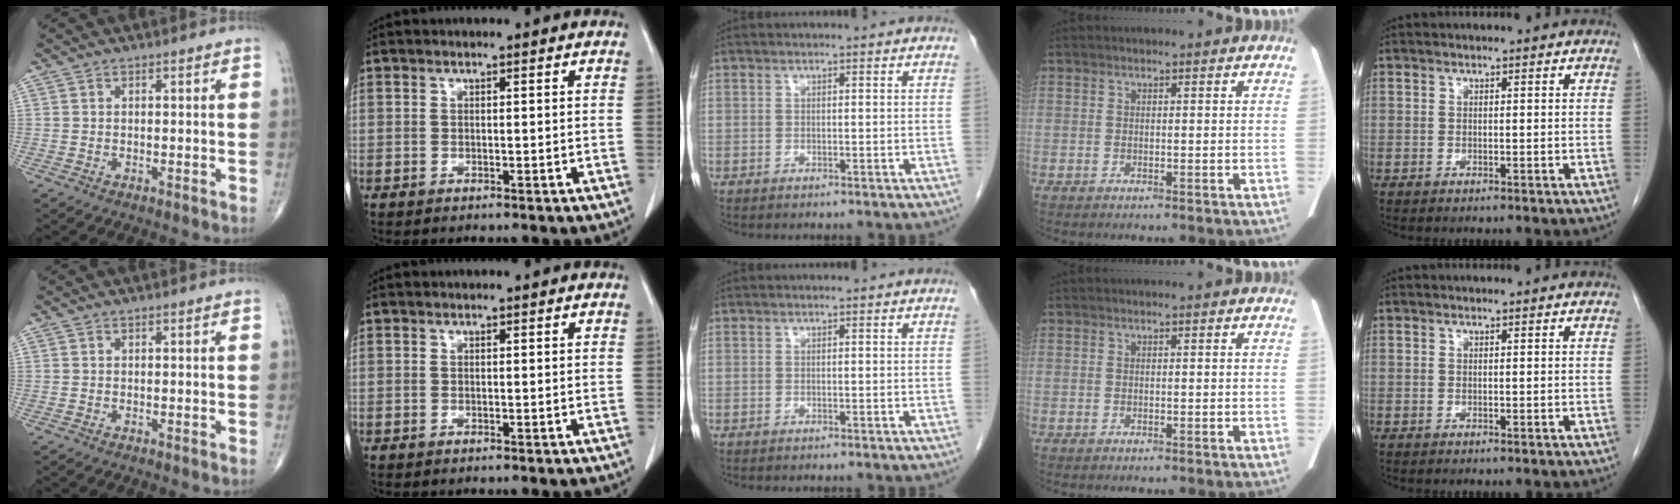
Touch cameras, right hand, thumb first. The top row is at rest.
{}